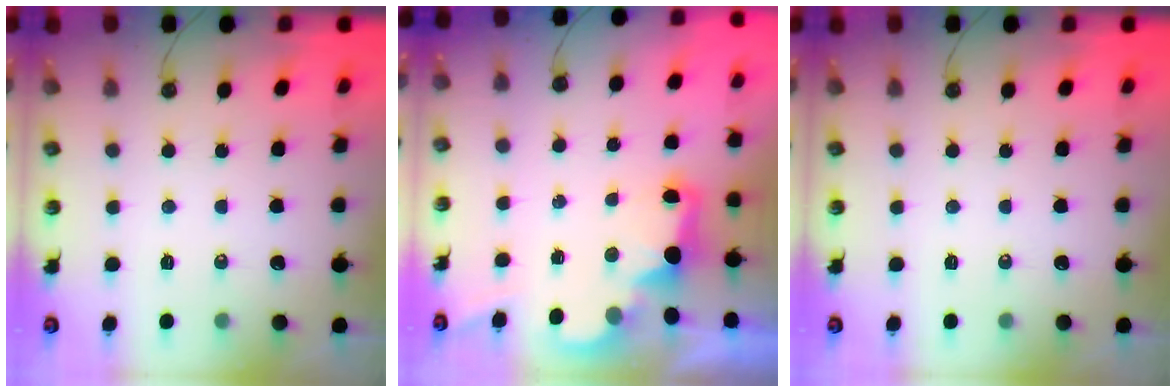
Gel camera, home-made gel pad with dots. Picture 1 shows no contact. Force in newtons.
{"total": 2.8, "press": 2.8, "slide": 0.5}
{"total": 0.0}